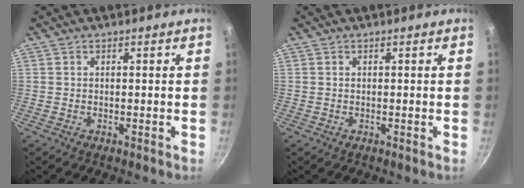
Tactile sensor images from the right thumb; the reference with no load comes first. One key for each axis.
{"total": 0.0}